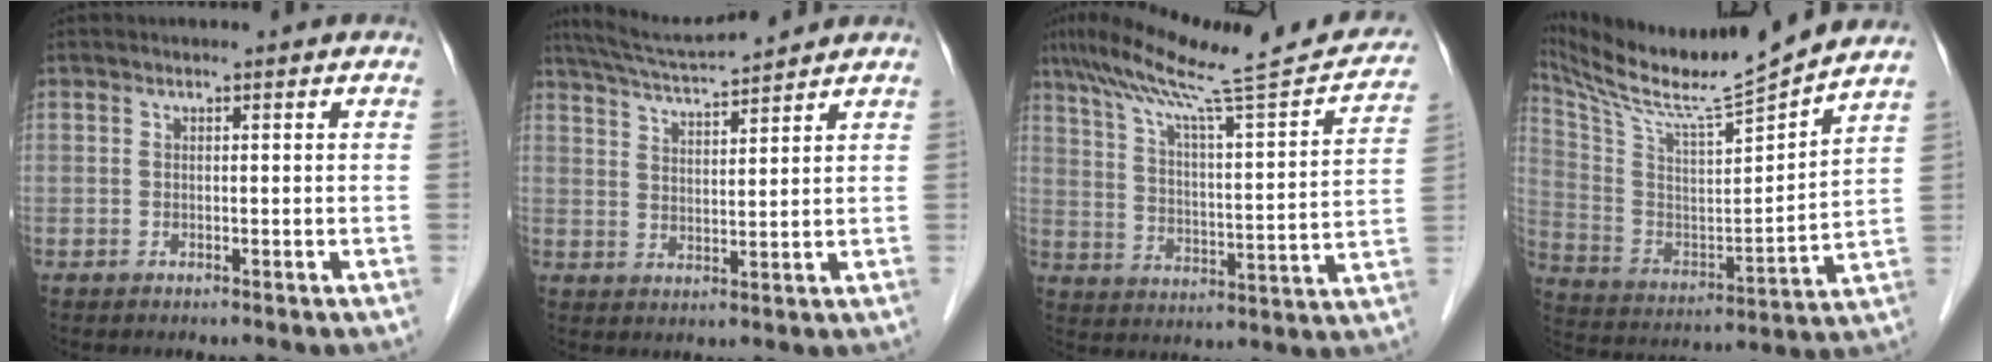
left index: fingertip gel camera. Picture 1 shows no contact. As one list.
[{"total": 9.1, "force": [8.5, -0.5, 3.1], "torque": [-0.065, 0.021, 0.150]}, {"total": 23.3, "force": [19.8, 1.1, 12.3], "torque": [-0.197, -0.001, 0.276]}, {"total": 19.6, "force": [17.6, -1.2, 8.5], "torque": [-0.164, -0.026, 0.289]}]